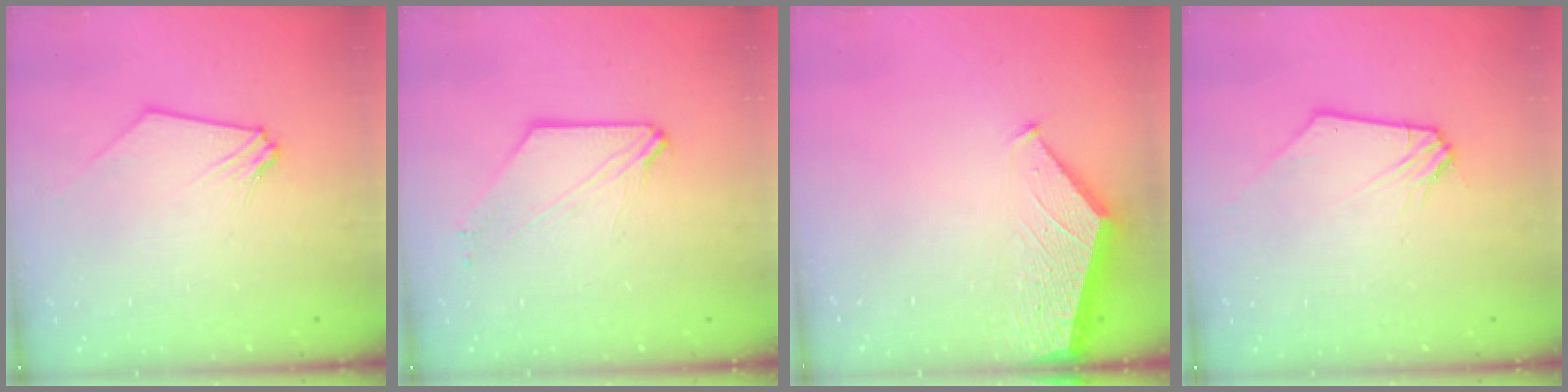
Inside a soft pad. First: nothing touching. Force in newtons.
{"total": 0.6, "press": 0.5, "slide": 0.2}
{"total": 1.5, "press": 1.5, "slide": 0.2}
{"total": 1.1, "press": 1.1, "slide": 0.1}